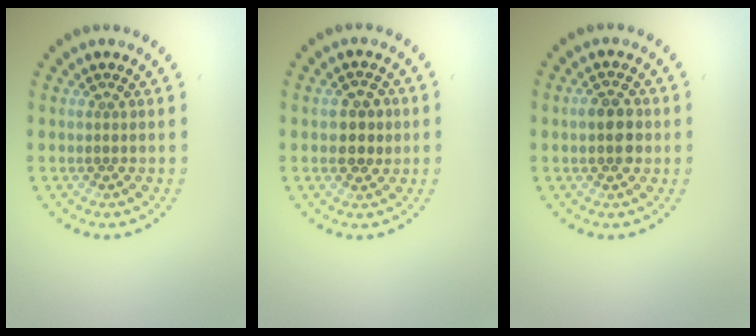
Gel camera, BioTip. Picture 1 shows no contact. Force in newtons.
{"total": 2.6, "press": 2.6, "slide": 0.2}
{"total": 2.6, "press": 2.6, "slide": 0.2}